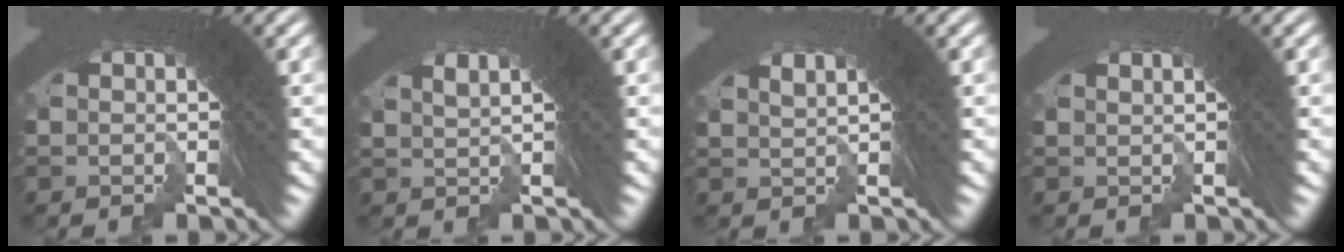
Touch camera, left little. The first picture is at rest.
{"total": 2.2, "force": [0.1, 1.4, 1.6], "torque": [-0.051, -0.003, 0.002]}
{"total": 1.5, "force": [-0.1, 1.0, 1.1], "torque": [-0.044, -0.009, 0.001]}
{"total": 0.6, "force": [-0.4, -0.3, -0.4], "torque": [0.001, -0.006, -0.002]}